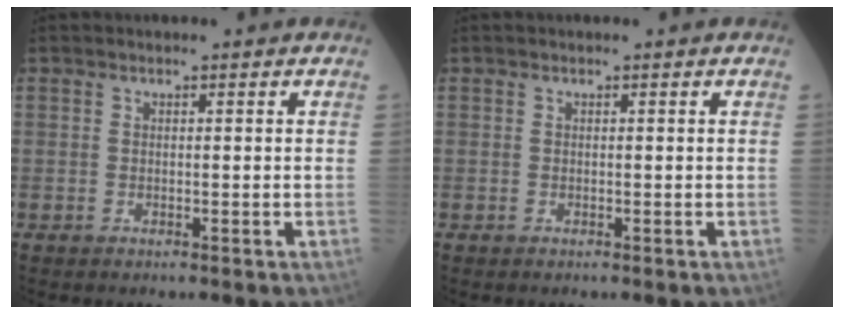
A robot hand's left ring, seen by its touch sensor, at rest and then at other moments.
{"total": 0.0}